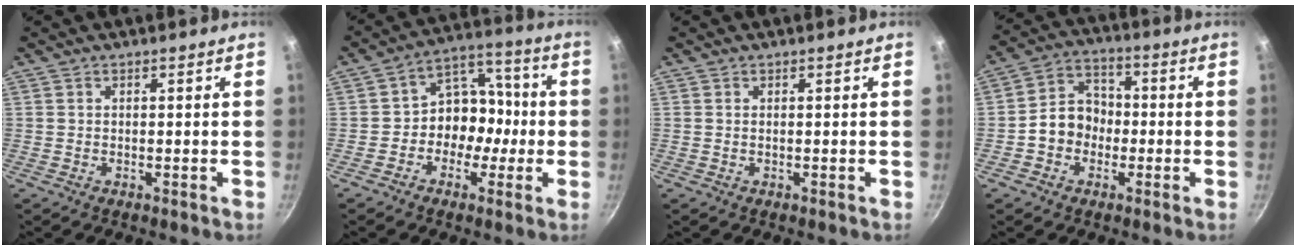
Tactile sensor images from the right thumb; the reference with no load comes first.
{"total": 10.3, "force": [-2.1, 8.3, 5.8], "torque": [-0.030, 0.052, -0.046]}
{"total": 0.0}
{"total": 8.6, "force": [-1.7, 7.2, 4.4], "torque": [-0.034, 0.033, -0.041]}